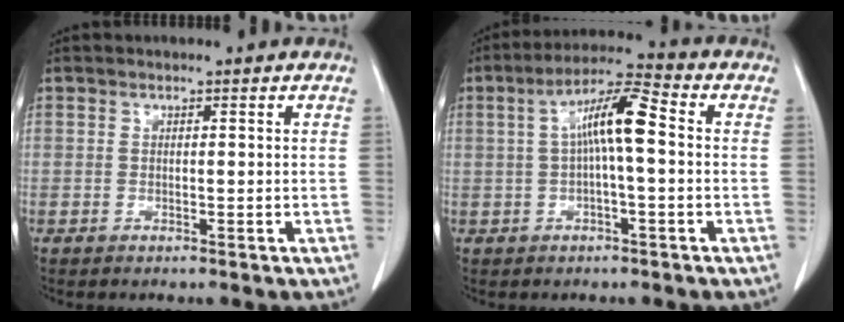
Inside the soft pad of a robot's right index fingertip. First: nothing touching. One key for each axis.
{"total": 8.3, "fx": 0.6, "fy": 1.1, "fz": 8.2, "tx": -0.152, "ty": 0.024, "tz": 0.006}